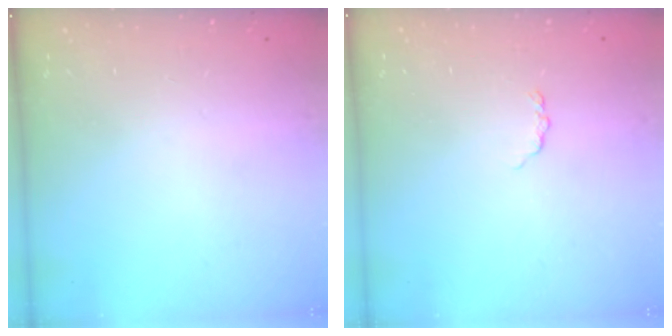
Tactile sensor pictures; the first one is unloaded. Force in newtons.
{"total": 2.9, "press": 2.8, "slide": 0.4}